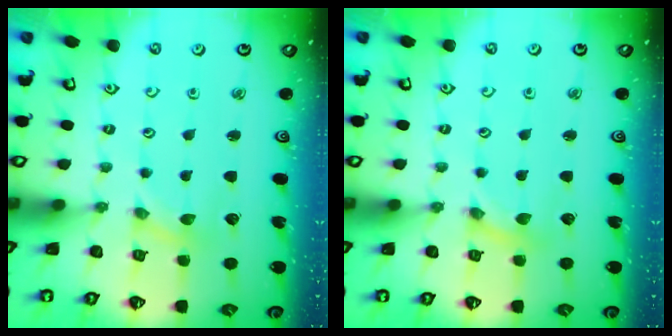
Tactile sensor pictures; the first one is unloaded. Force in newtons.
{"total": 0.0}